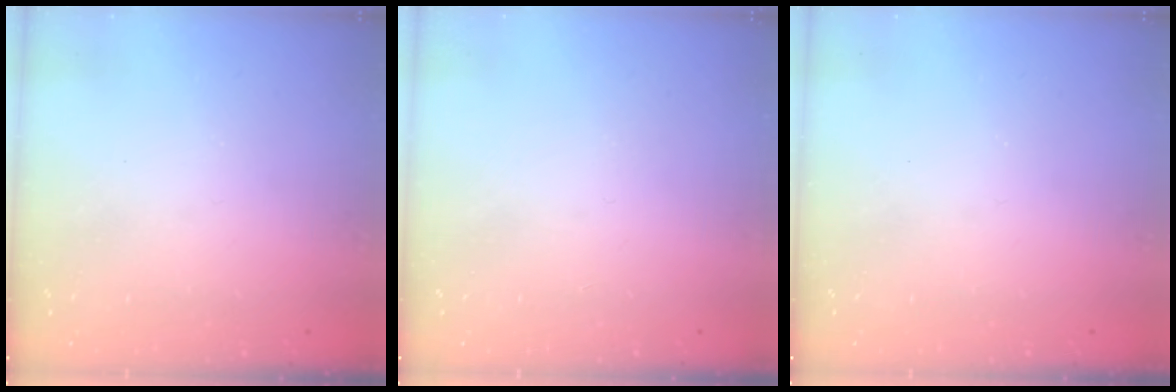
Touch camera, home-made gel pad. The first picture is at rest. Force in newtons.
{"total": 0.0}
{"total": 0.0}